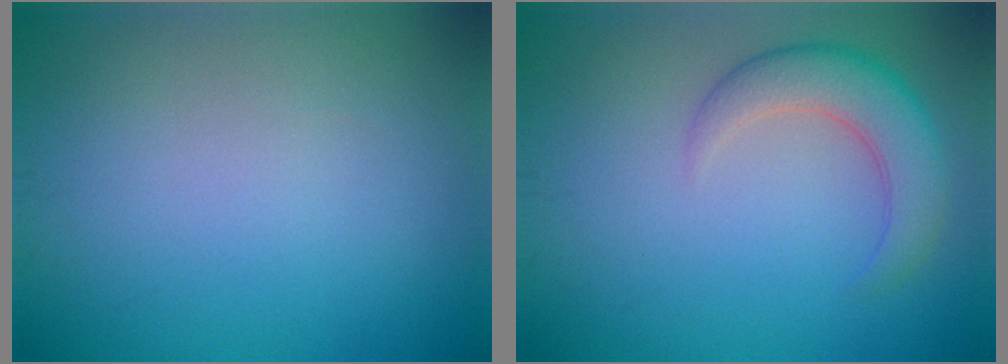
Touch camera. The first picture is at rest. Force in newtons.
{"total": 4.3, "press": 4.3, "slide": 0.2}